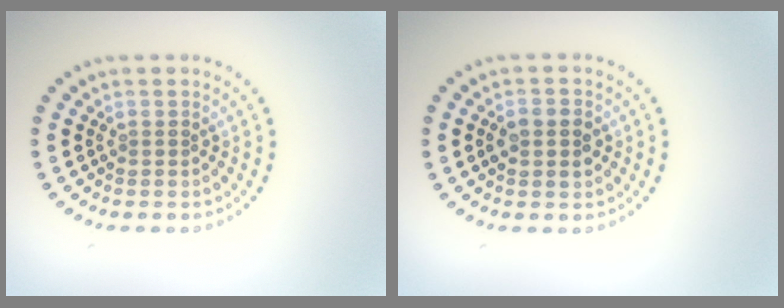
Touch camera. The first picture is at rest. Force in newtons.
{"total": 2.9, "press": 2.9, "slide": 0.1}